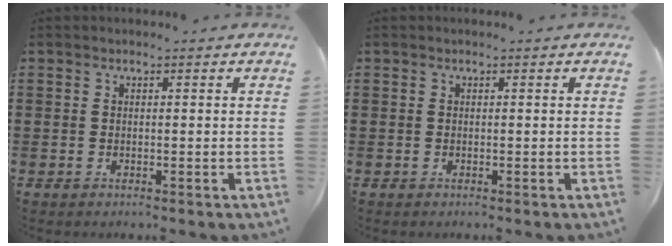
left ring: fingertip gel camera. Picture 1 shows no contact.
{"total": 0.0}